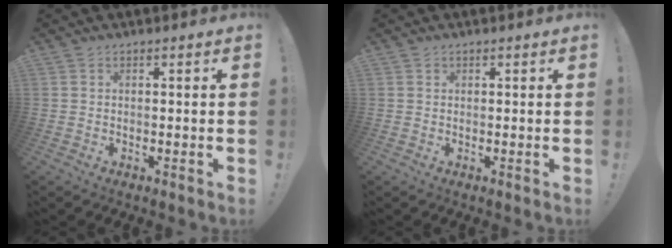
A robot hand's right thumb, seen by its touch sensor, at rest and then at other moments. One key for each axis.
{"total": 0.6, "fx": 0.4, "fy": 0.5, "fz": 0.0, "tx": 0.002, "ty": 0.000, "tz": 0.007}